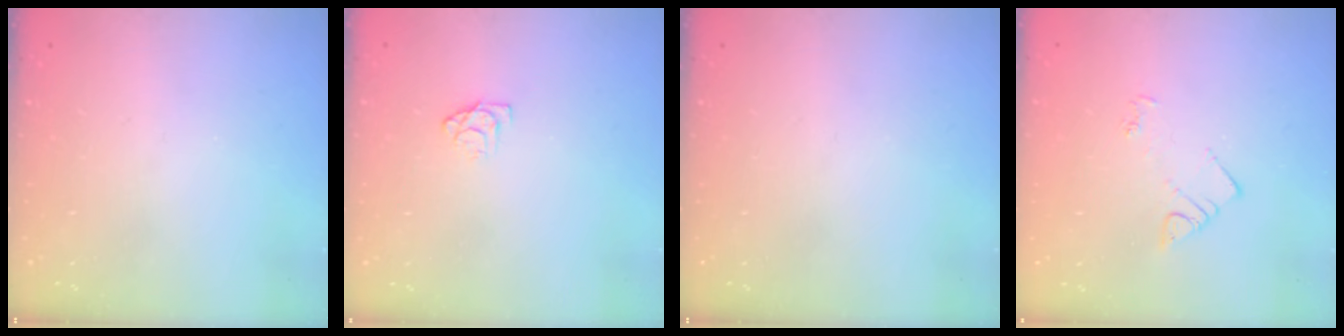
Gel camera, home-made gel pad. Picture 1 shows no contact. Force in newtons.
{"total": 4.5, "press": 4.5, "slide": 0.3}
{"total": 0.0}
{"total": 4.2, "press": 4.2, "slide": 0.5}